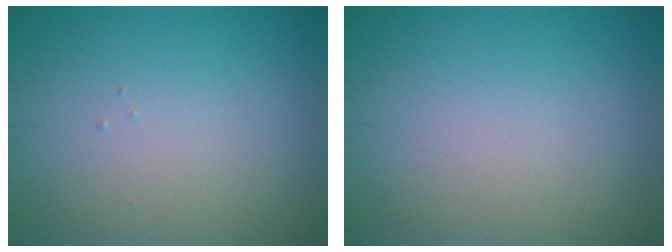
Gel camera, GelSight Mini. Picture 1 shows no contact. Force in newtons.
{"total": 0.0}